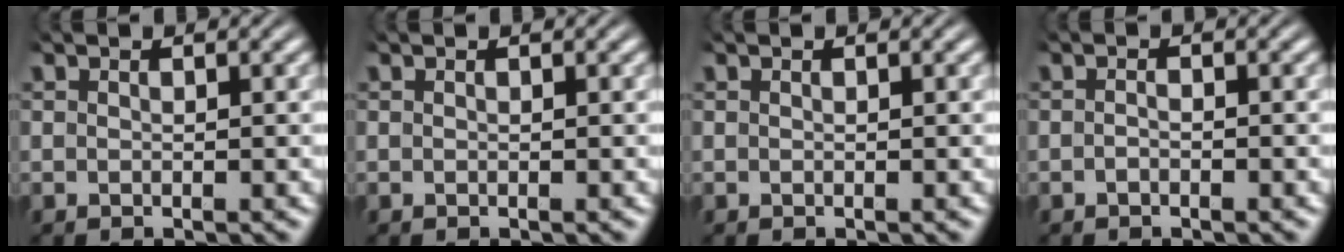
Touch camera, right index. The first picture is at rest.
{"total": 0.0}
{"total": 0.0}
{"total": 0.8, "force": [-0.7, 0.0, 0.3], "torque": [-0.007, -0.003, -0.013]}